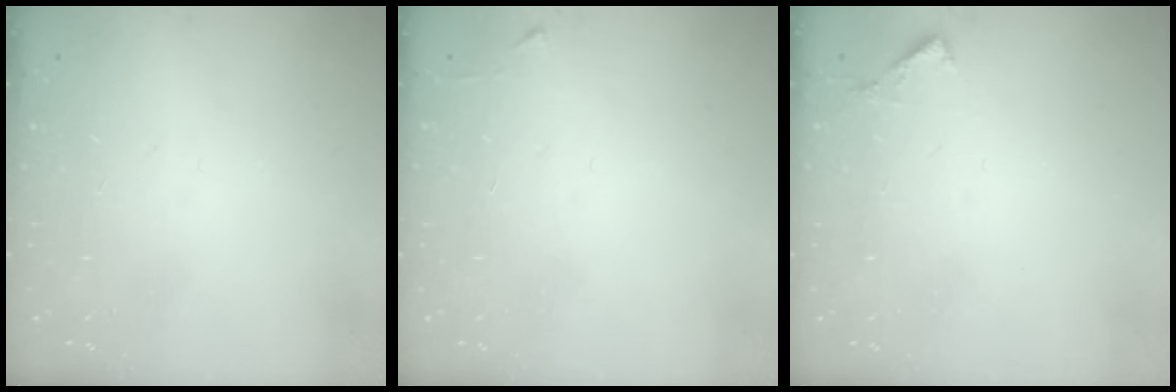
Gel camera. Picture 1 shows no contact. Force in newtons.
{"total": 2.4, "press": 2.4, "slide": 0.3}
{"total": 4.1, "press": 4.1, "slide": 0.5}